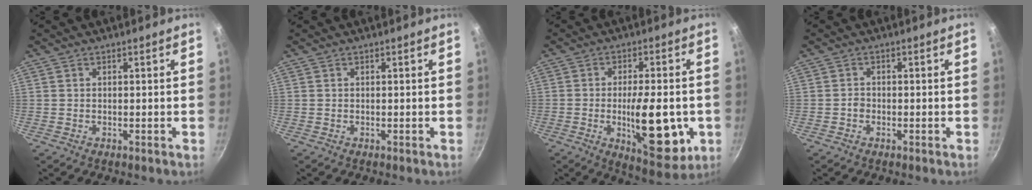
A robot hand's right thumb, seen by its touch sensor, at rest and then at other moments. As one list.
[{"total": 0.0}, {"total": 16.1, "force": [-3.2, 6.4, 14.4], "torque": [-0.185, -0.006, -0.038]}, {"total": 1.1, "force": [-0.5, 0.9, 0.4], "torque": [-0.003, 0.006, -0.008]}]